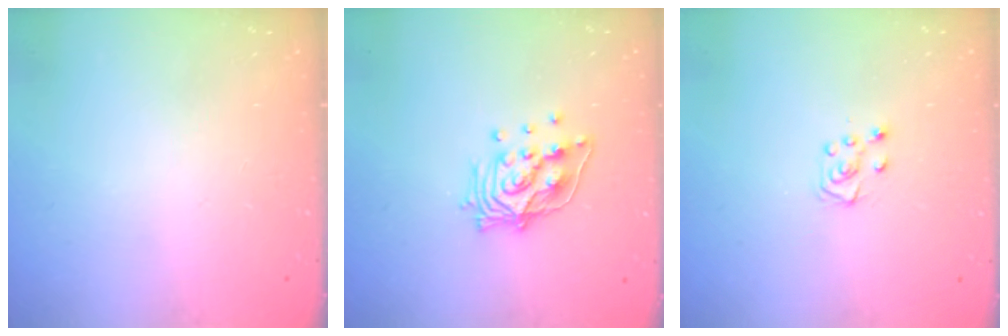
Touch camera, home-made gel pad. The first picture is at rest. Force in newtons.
{"total": 12.4, "press": 12.3, "slide": 1.1}
{"total": 5.8, "press": 5.8, "slide": 0.8}